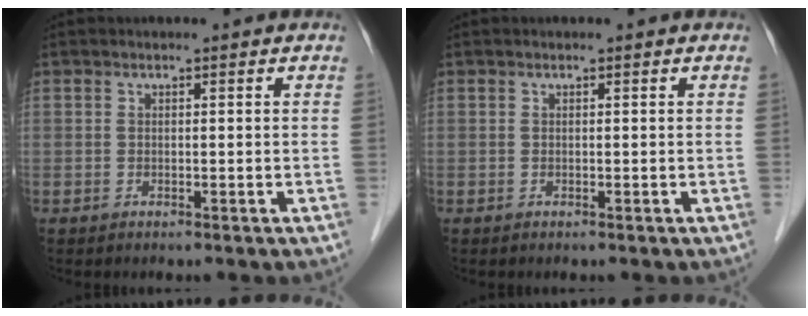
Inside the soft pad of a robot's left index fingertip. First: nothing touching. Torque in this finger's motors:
{"motor_torque": [0.00, 0.00, 0.01, 0.00]}